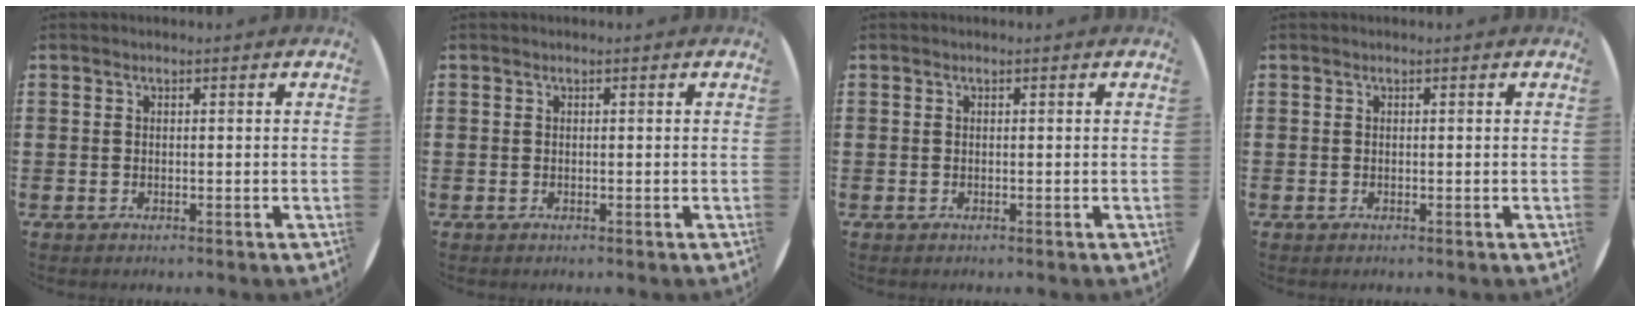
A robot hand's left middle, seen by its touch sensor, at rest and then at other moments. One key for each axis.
{"total": 0.0}
{"total": 0.0}
{"total": 0.0}